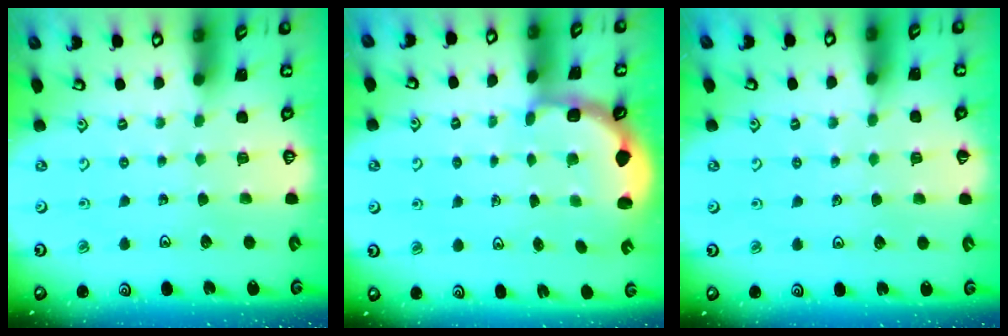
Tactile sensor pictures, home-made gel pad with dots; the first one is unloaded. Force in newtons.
{"total": 2.7, "press": 2.1, "slide": 1.7}
{"total": 2.7, "press": 2.7, "slide": 0.2}